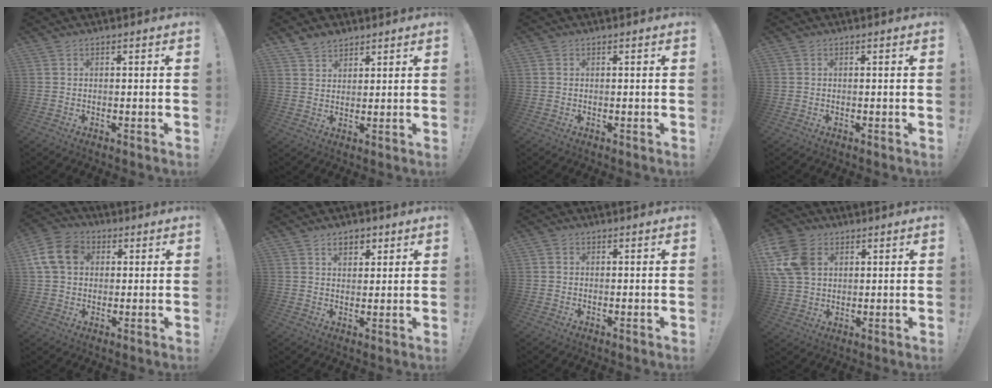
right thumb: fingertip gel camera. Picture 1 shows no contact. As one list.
[{"total": 5.3, "force": [4.4, 2.9, 1.0], "torque": [-0.013, -0.029, 0.082]}, {"total": 0.5, "force": [0.1, 0.5, 0.0], "torque": [-0.008, 0.005, 0.004]}, {"total": 0.0}, {"total": 12.6, "force": [3.2, 9.9, 7.1], "torque": [-0.125, 0.002, 0.067]}, {"total": 4.9, "force": [2.7, 3.3, 2.3], "torque": [-0.026, -0.010, 0.047]}, {"total": 0.9, "force": [0.1, 0.9, 0.1], "torque": [0.003, 0.002, 0.001]}, {"total": 14.0, "force": [4.6, 10.2, 8.4], "torque": [-0.170, -0.008, 0.094]}]